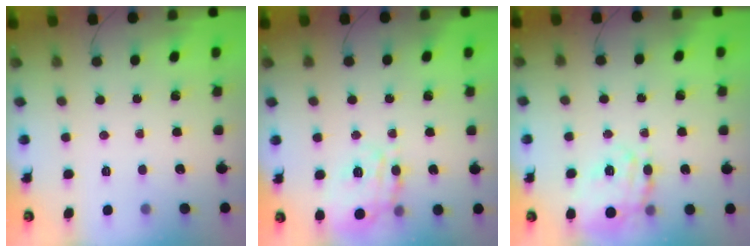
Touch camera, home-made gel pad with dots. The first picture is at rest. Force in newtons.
{"total": 14.4, "press": 14.4, "slide": 1.1}
{"total": 11.4, "press": 11.1, "slide": 2.6}